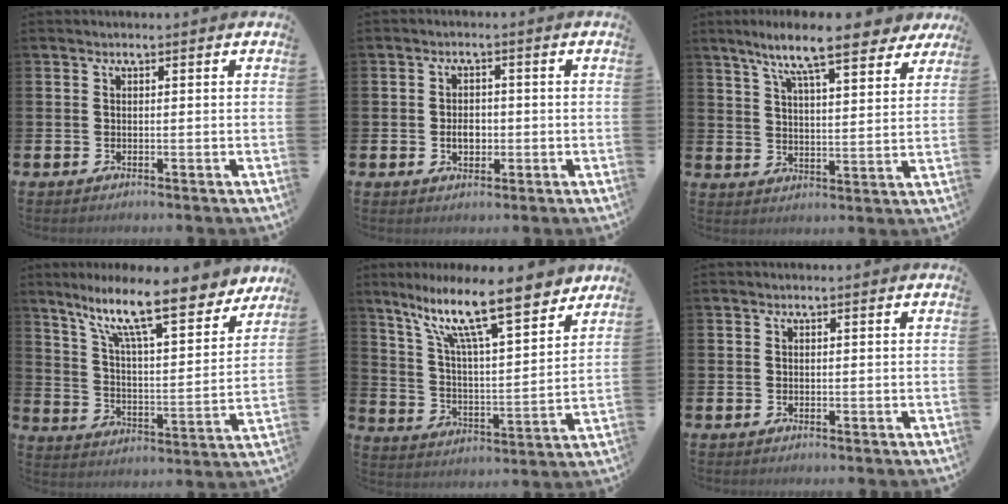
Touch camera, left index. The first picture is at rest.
{"total": 3.1, "force": [-0.4, 2.2, 2.1], "torque": [-0.023, -0.002, -0.015]}
{"total": 10.7, "force": [9.1, 1.6, 5.5], "torque": [-0.115, -0.041, 0.156]}
{"total": 13.6, "force": [10.5, 2.8, 8.2], "torque": [-0.167, -0.060, 0.172]}
{"total": 14.2, "force": [10.5, 3.3, 8.9], "torque": [-0.186, -0.055, 0.178]}
{"total": 0.0}